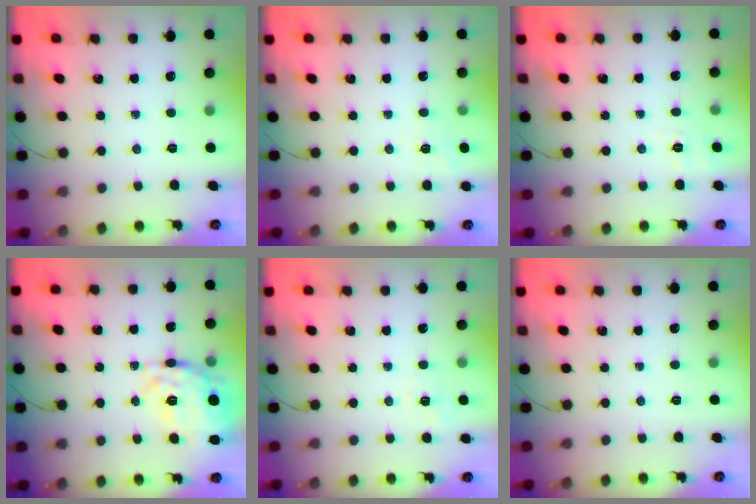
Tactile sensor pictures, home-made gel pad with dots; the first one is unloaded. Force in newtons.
{"total": 4.5, "press": 4.2, "slide": 1.7}
{"total": 1.9, "press": 0.6, "slide": 1.8}
{"total": 16.8, "press": 16.5, "slide": 3.2}
{"total": 3.7, "press": 3.2, "slide": 1.7}
{"total": 0.0}